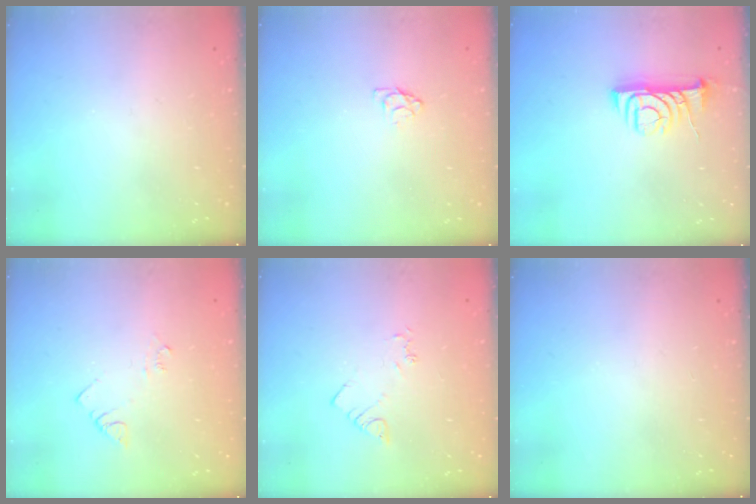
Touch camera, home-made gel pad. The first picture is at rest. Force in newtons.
{"total": 3.7, "press": 3.7, "slide": 0.4}
{"total": 8.2, "press": 8.2, "slide": 0.6}
{"total": 4.1, "press": 4.1, "slide": 0.4}
{"total": 2.3, "press": 2.3, "slide": 0.3}
{"total": 0.0}